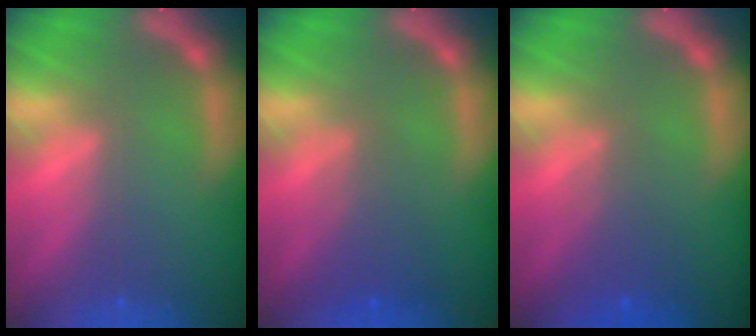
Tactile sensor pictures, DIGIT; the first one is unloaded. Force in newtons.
{"total": 2.9}
{"total": 3.0}